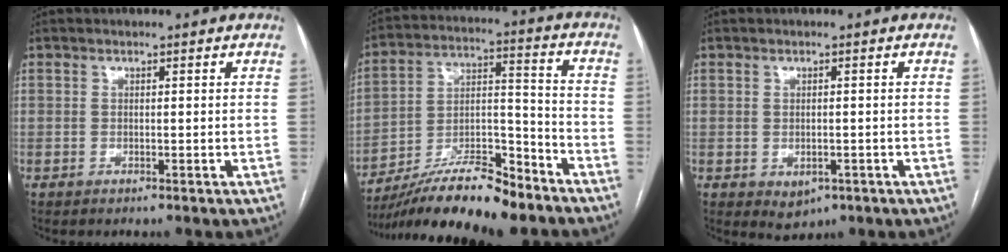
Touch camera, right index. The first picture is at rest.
{"total": 17.5, "force": [-14.4, 3.1, 9.4], "torque": [-0.171, 0.008, -0.252]}
{"total": 2.9, "force": [-1.1, 2.0, 1.9], "torque": [-0.026, -0.003, -0.002]}